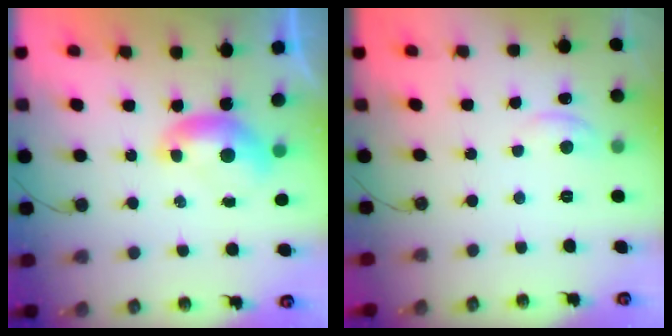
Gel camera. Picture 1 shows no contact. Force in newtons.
{"total": 0.6, "press": 0.0, "slide": 0.6}